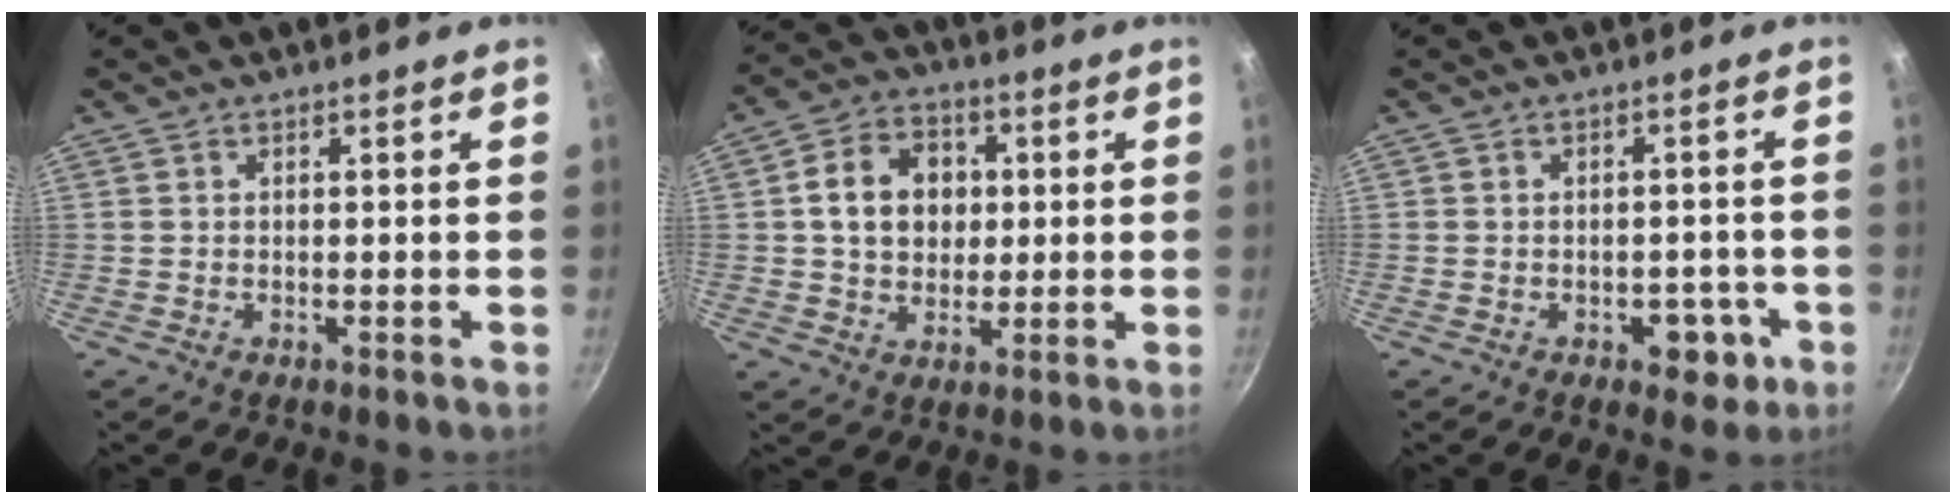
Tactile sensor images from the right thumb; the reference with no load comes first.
{"total": 11.7, "force": [1.7, 9.5, 6.7], "torque": [-0.088, 0.013, 0.021]}
{"total": 5.4, "force": [-2.2, 3.7, 3.4], "torque": [-0.015, 0.016, -0.020]}